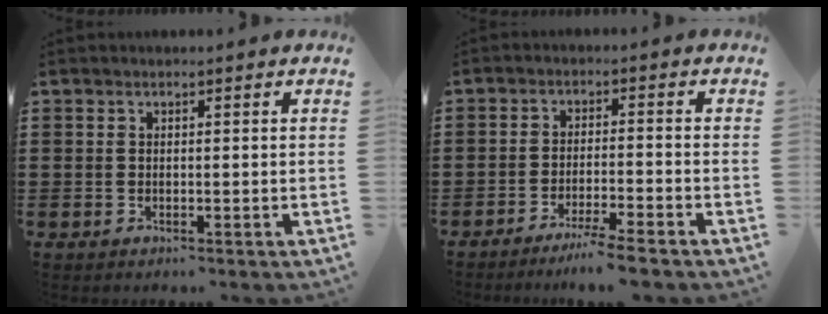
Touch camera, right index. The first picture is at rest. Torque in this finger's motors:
{"motor_torque": [1.24, -0.76, 0.13, 0.06]}